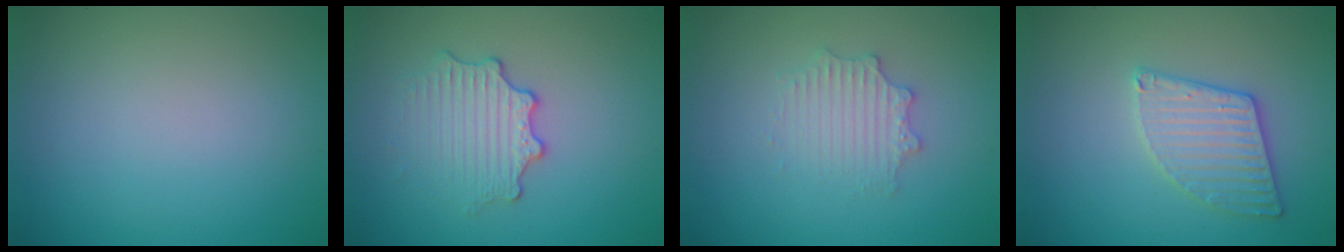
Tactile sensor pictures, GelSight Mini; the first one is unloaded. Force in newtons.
{"total": 3.0, "press": 2.6, "slide": 1.5}
{"total": 2.6, "press": 2.6, "slide": 0.4}
{"total": 3.4, "press": 3.4, "slide": 0.5}